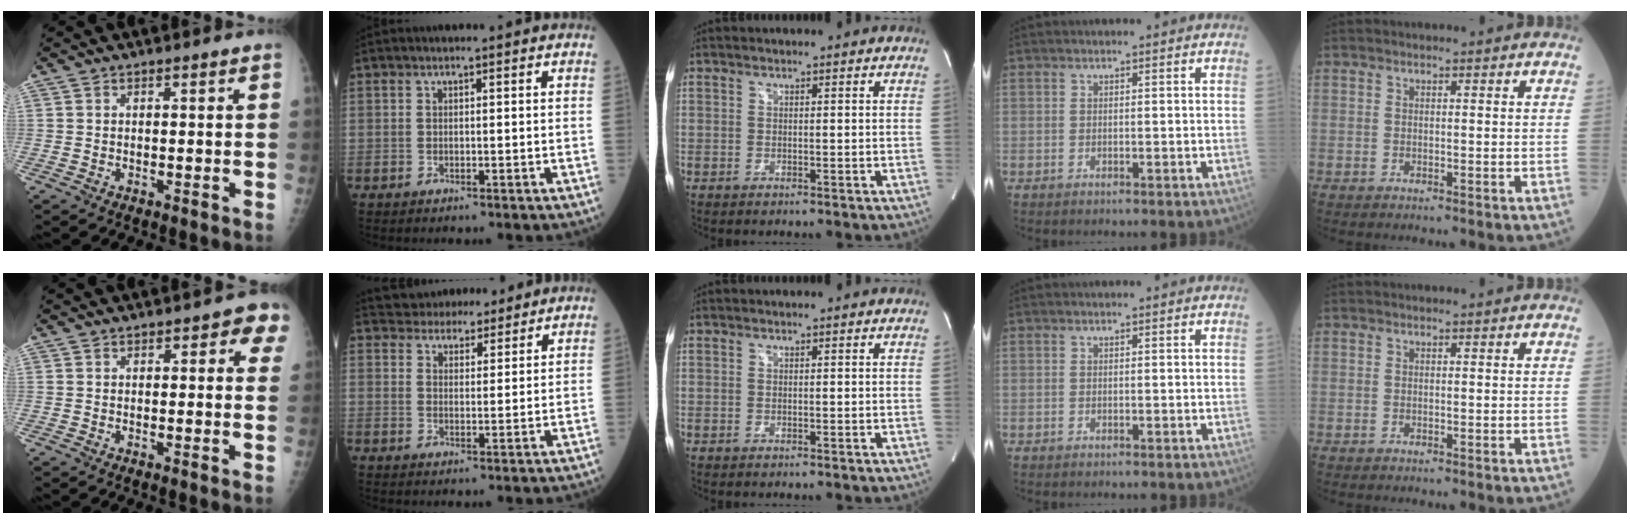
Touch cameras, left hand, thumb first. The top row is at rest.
{"thumb": {"total": 4.7, "force": [2.3, 2.4, 3.4], "torque": [-0.004, -0.003, 0.018]}, "index": {"total": 8.2, "force": [7.6, 2.7, 1.5], "torque": [-0.018, 0.016, 0.111]}}